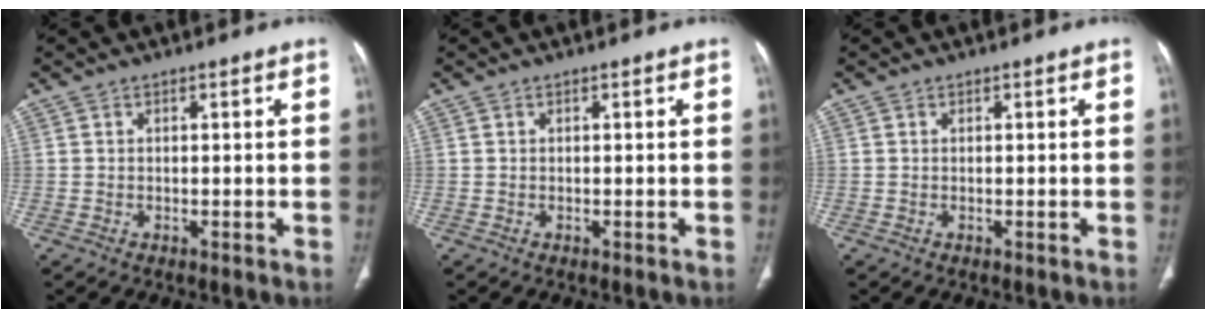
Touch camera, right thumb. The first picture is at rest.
{"total": 0.0}
{"total": 0.0}